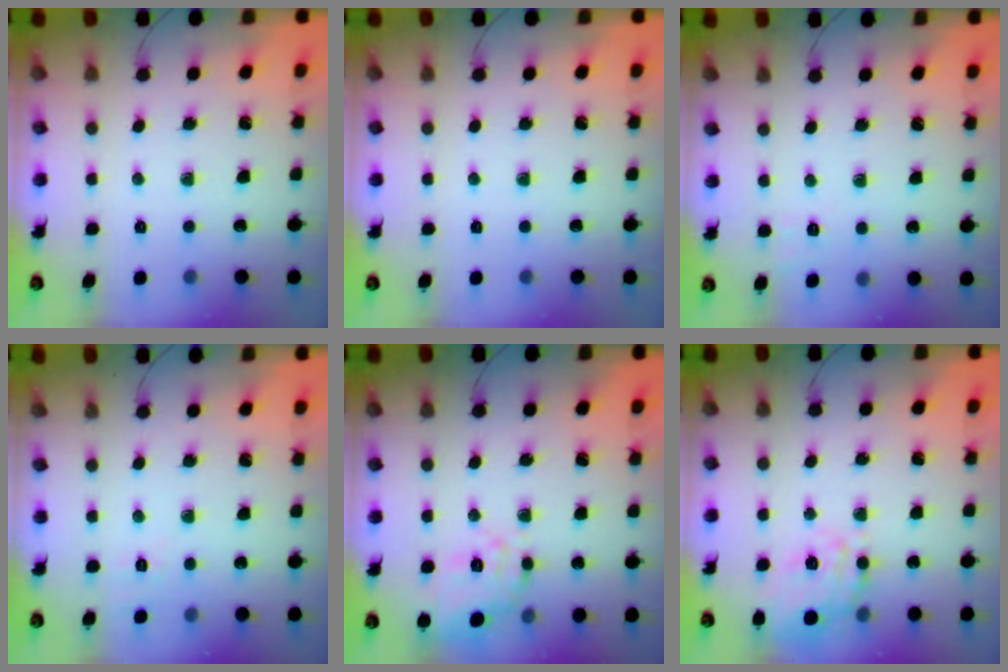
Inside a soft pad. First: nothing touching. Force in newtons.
{"total": 0.0}
{"total": 1.9, "press": 1.0, "slide": 1.6}
{"total": 1.9, "press": 0.5, "slide": 1.8}
{"total": 10.6, "press": 10.5, "slide": 0.8}
{"total": 18.6, "press": 18.4, "slide": 2.4}